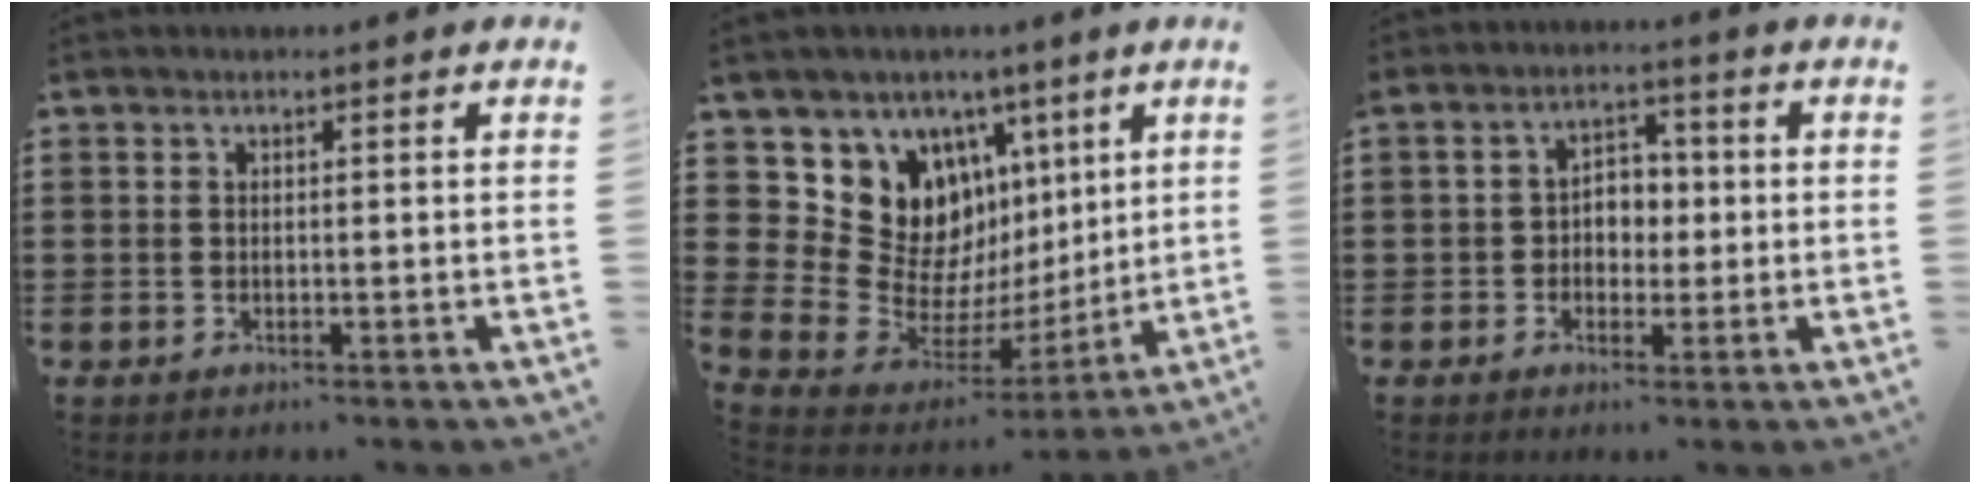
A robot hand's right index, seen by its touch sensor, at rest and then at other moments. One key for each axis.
{"total": 11.8, "fx": 4.5, "fy": 10.3, "fz": 3.4, "tx": -0.079, "ty": -0.048, "tz": 0.094}
{"total": 4.1, "fx": -0.5, "fy": 3.6, "fz": 1.9, "tx": -0.048, "ty": 0.013, "tz": -0.016}